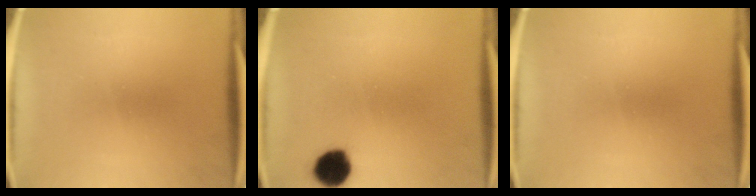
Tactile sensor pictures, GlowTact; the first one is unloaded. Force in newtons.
{"total": 7.1}
{"total": 0.0}